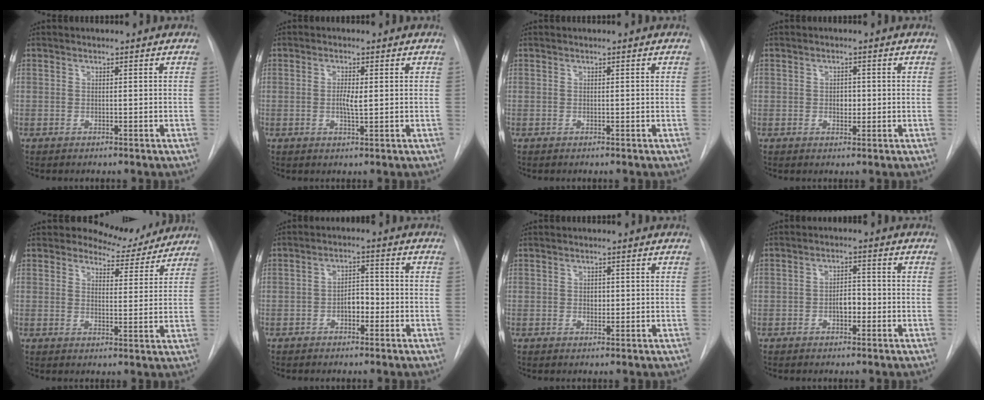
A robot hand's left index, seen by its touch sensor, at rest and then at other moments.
{"total": 2.3, "force": [0.1, 0.5, 2.3], "torque": [-0.046, -0.002, 0.003]}
{"total": 0.0}
{"total": 1.8, "force": [0.0, 1.3, 1.3], "torque": [-0.019, 0.002, 0.001]}
{"total": 6.5, "force": [6.2, 2.1, -0.2], "torque": [0.008, -0.016, 0.075]}
{"total": 3.4, "force": [-1.3, 1.9, 2.5], "torque": [-0.037, 0.011, -0.024]}
{"total": 1.3, "force": [0.1, 1.0, 0.8], "torque": [-0.012, 0.001, 0.003]}
{"total": 3.1, "force": [-1.0, 1.6, 2.4], "torque": [-0.034, 0.007, -0.016]}